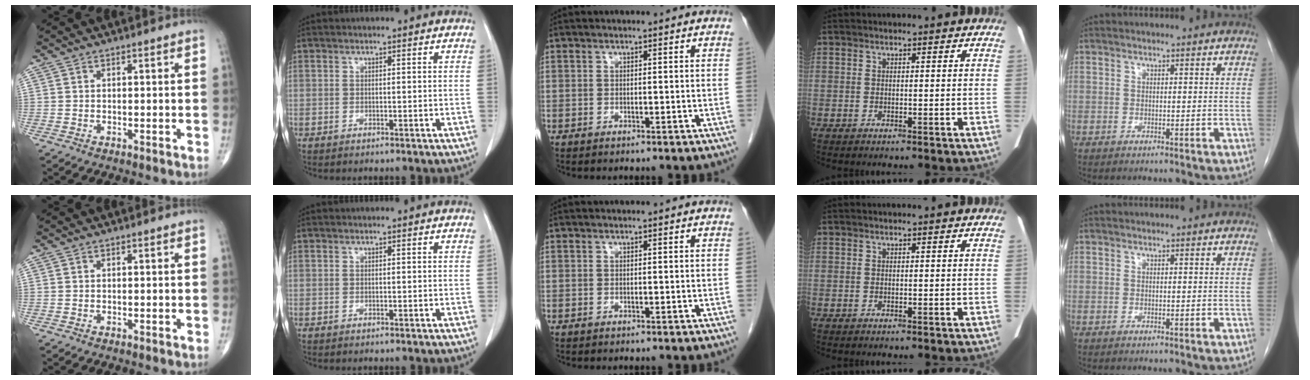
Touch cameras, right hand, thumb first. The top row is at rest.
{}